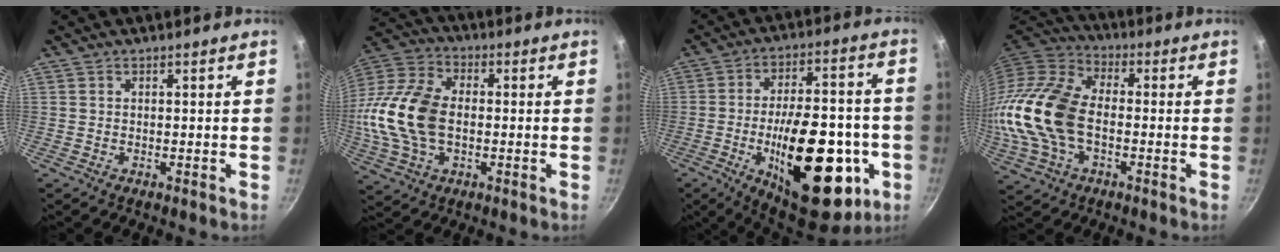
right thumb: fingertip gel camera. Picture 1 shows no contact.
{"total": 18.8, "force": [-1.1, 12.1, 14.4], "torque": [-0.287, 0.029, -0.029]}
{"total": 28.8, "force": [-8.0, 13.5, 24.1], "torque": [-0.307, 0.026, -0.100]}
{"total": 18.3, "force": [-2.1, 11.5, 14.0], "torque": [-0.271, 0.029, -0.050]}